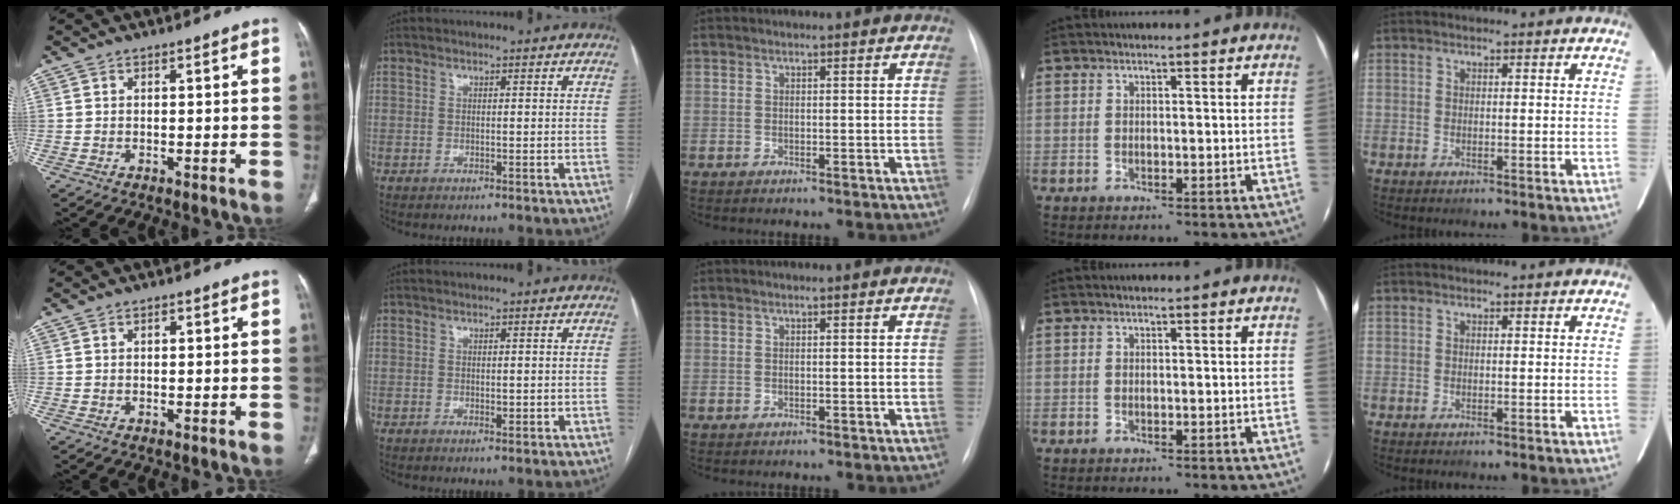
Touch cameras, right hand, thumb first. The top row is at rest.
{"thumb": {"total": 1.1, "force": [0.5, 0.6, 0.8], "torque": [-0.014, 0.002, 0.008]}, "index": {"total": 1.2, "force": [0.0, 0.5, 1.1], "torque": [-0.015, -0.003, 0.002]}}